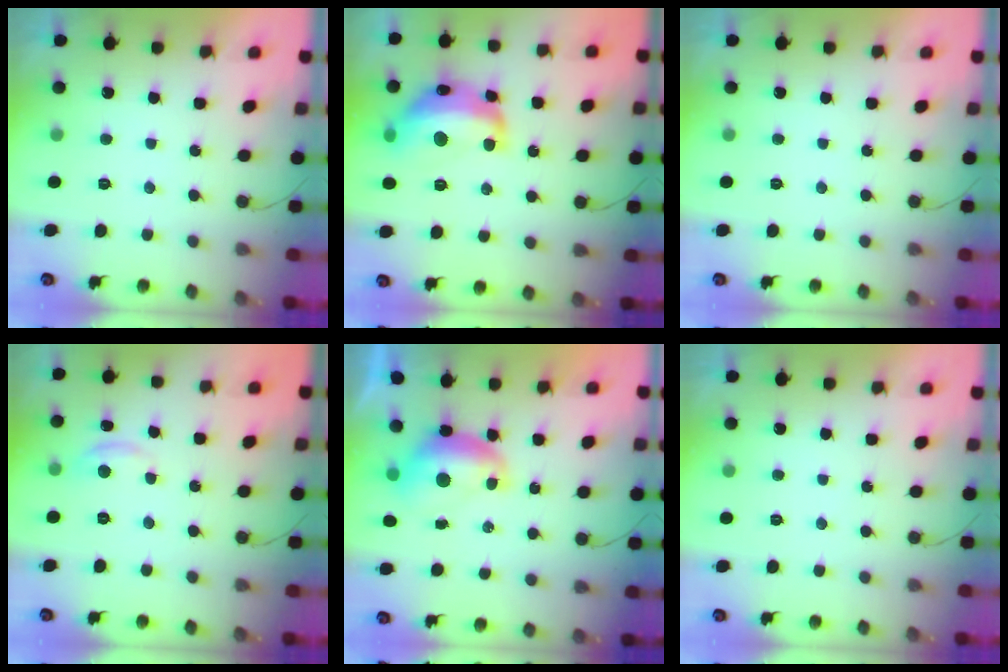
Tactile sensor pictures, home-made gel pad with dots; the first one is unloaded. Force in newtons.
{"total": 17.0, "press": 16.9, "slide": 1.4}
{"total": 0.0}
{"total": 3.9, "press": 3.9, "slide": 0.3}
{"total": 7.8, "press": 7.8, "slide": 0.2}
{"total": 0.0}